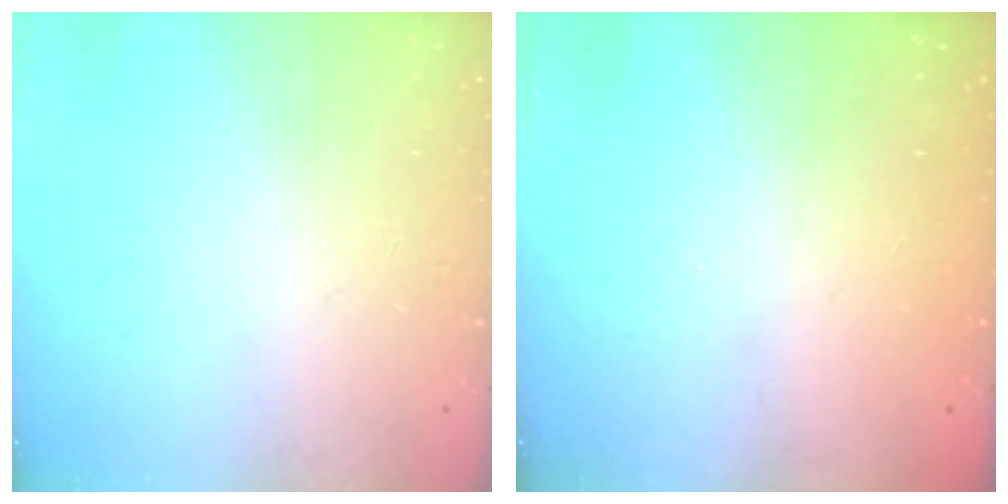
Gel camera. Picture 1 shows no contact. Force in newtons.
{"total": 2.3, "press": 2.2, "slide": 0.8}